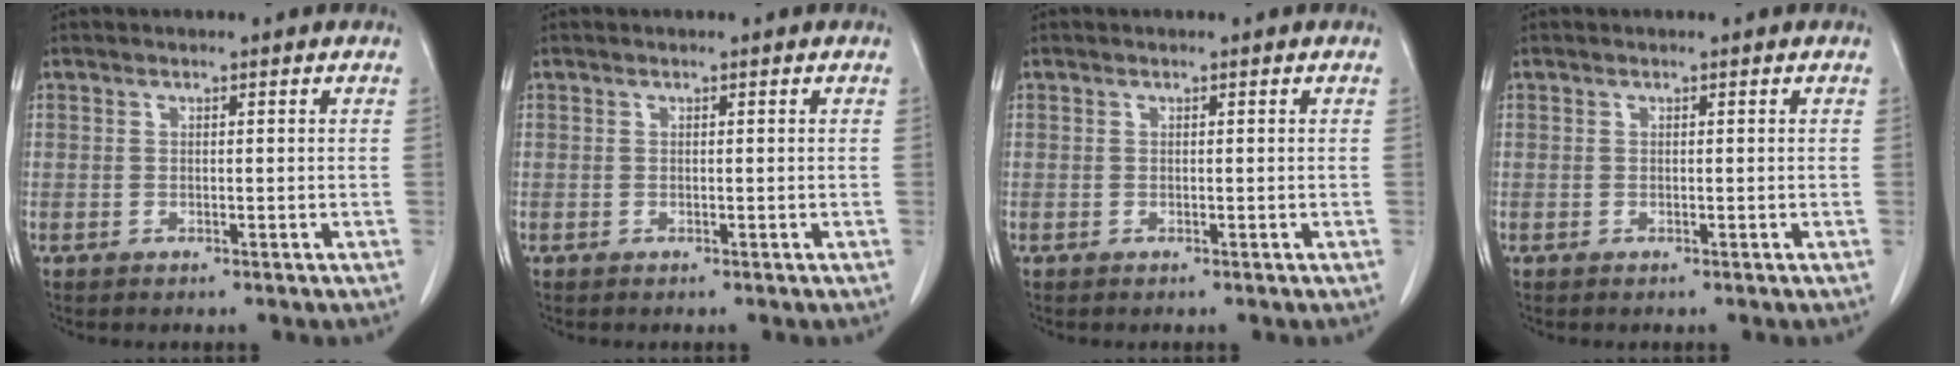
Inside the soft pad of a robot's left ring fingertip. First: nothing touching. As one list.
[{"total": 0.0}, {"total": 0.0}, {"total": 0.0}]